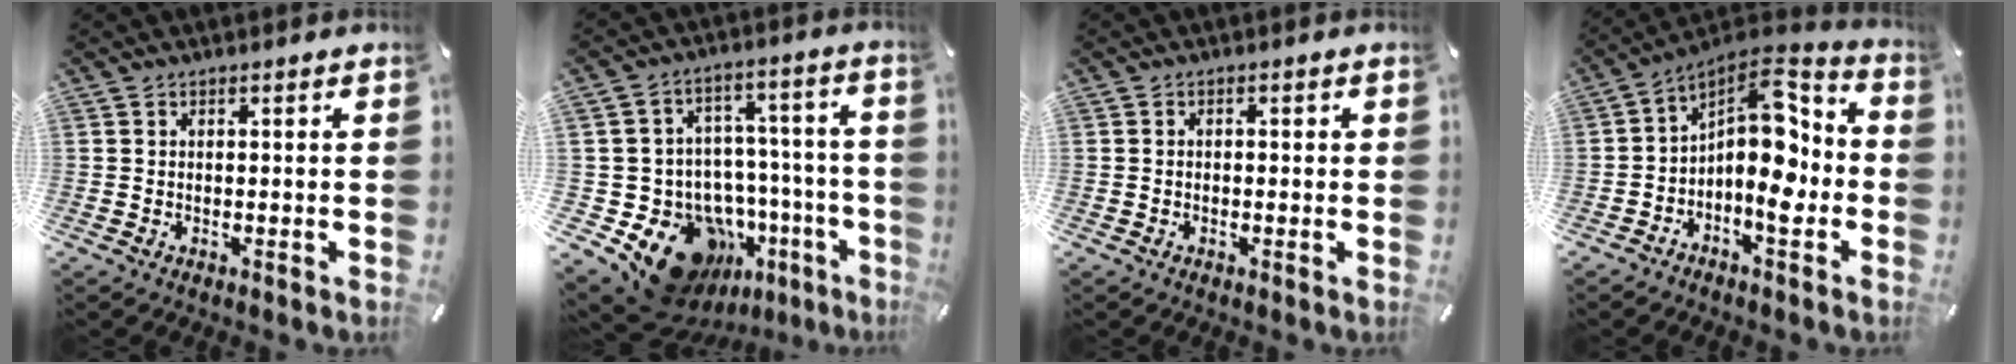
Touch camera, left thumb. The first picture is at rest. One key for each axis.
{"total": 19.8, "fx": -10.9, "fy": 13.2, "fz": 10.0, "tx": -0.161, "ty": 0.054, "tz": -0.152}
{"total": 1.0, "fx": -0.4, "fy": 0.8, "fz": 0.5, "tx": -0.011, "ty": 0.002, "tz": -0.010}
{"total": 12.8, "fx": -1.5, "fy": 7.3, "fz": 10.4, "tx": -0.152, "ty": -0.019, "tz": -0.031}